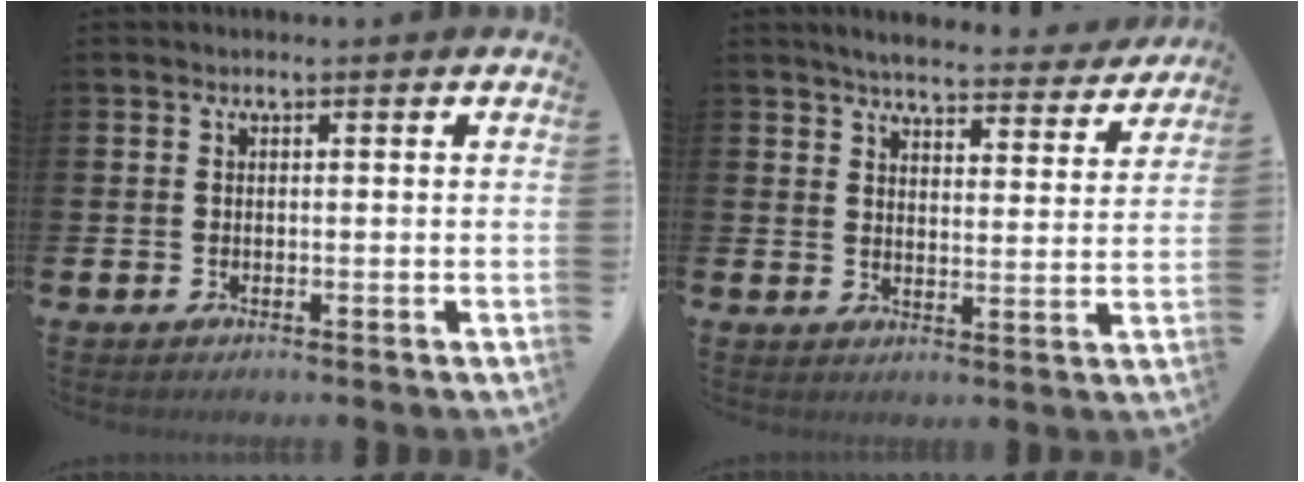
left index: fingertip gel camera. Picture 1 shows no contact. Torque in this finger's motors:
{"motor_torque": [0.33, -0.31, 0.17, 0.04]}